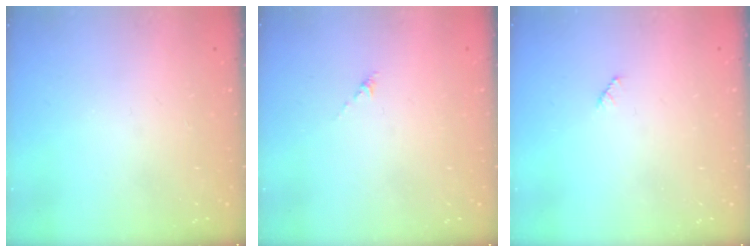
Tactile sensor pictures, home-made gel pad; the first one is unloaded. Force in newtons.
{"total": 0.0}
{"total": 2.5, "press": 2.5, "slide": 0.3}